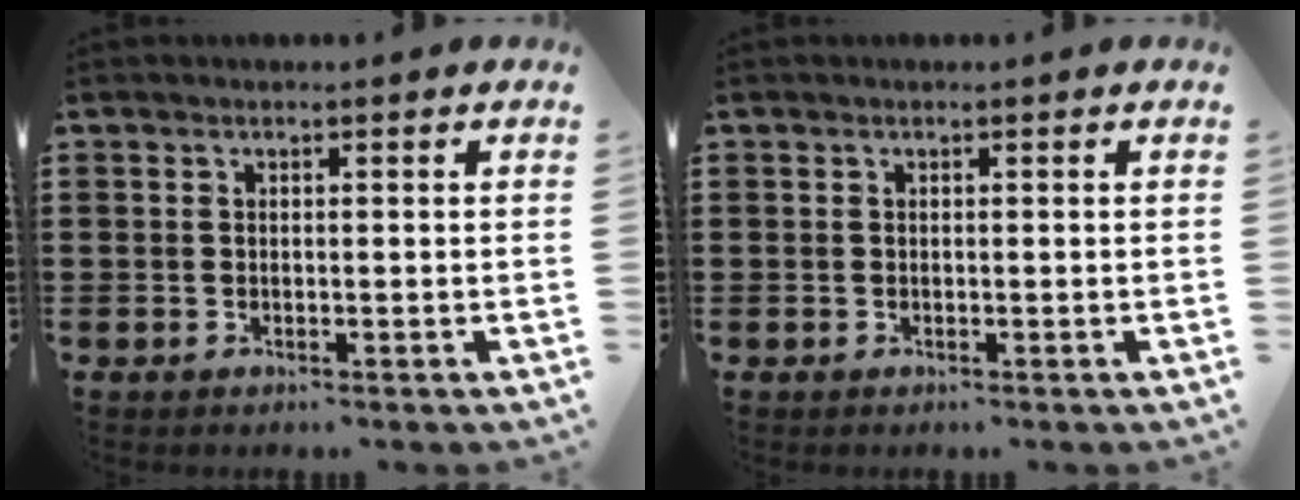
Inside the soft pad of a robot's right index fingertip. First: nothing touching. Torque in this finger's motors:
{"motor_torque": [1.06, 1.08, 0.00, 0.00]}